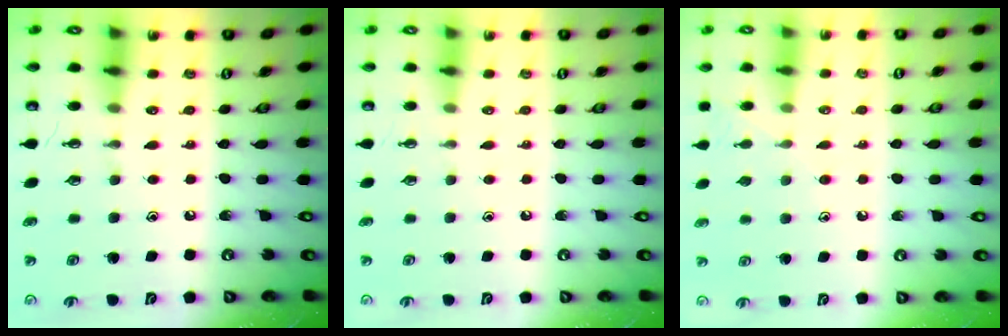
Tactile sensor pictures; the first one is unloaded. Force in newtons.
{"total": 0.0}
{"total": 7.7, "press": 7.6, "slide": 0.8}